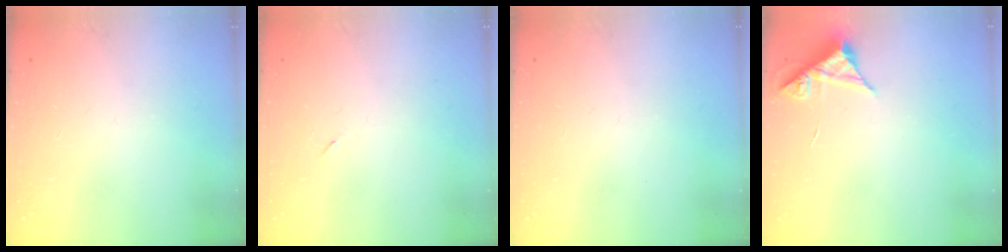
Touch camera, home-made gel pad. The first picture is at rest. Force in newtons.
{"total": 2.2, "press": 1.9, "slide": 1.2}
{"total": 0.0}
{"total": 5.3, "press": 5.2, "slide": 0.6}